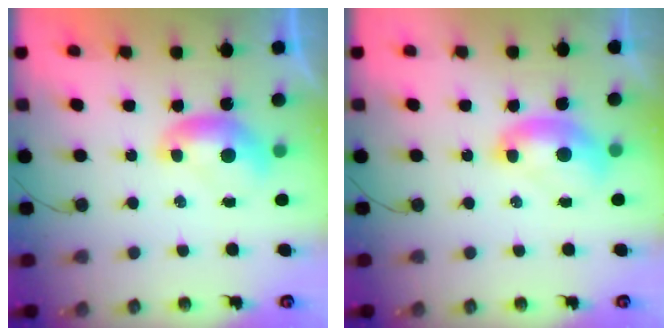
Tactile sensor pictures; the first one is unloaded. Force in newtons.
{"total": 2.0, "press": 2.0, "slide": 0.4}